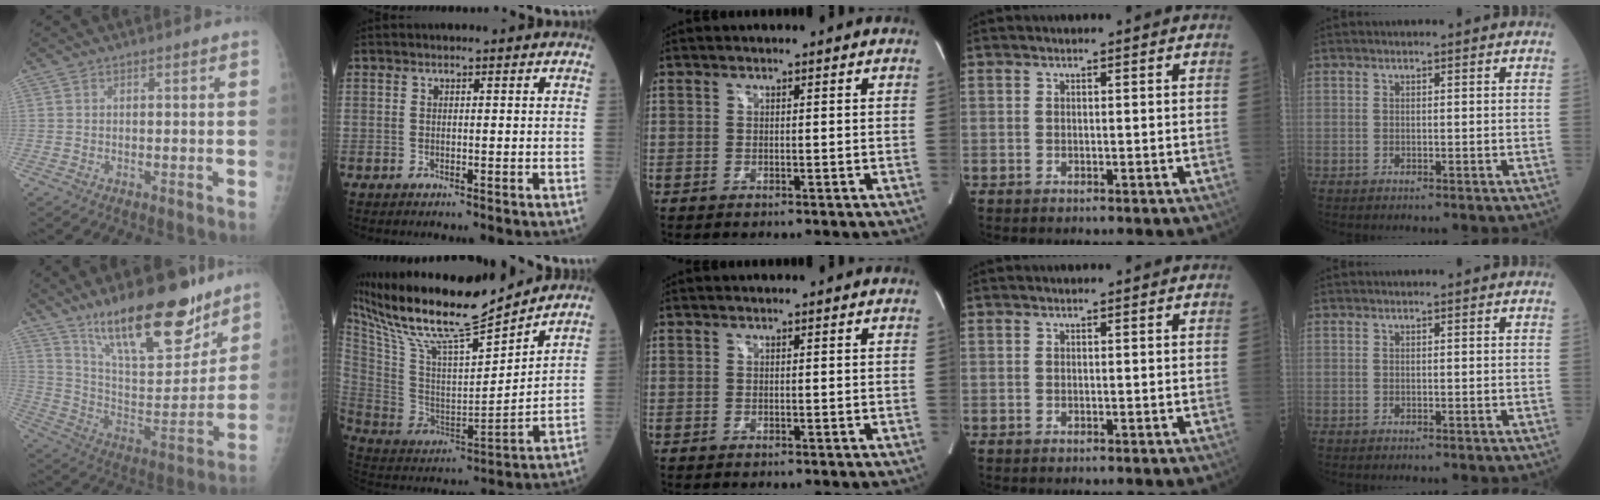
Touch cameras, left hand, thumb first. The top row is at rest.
{"thumb": {"total": 24.6, "force": [17.2, 8.3, 15.5], "torque": [-0.202, -0.086, 0.289]}, "index": {"total": 20.0, "force": [17.3, 1.3, 9.9], "torque": [-0.195, -0.002, 0.315]}}